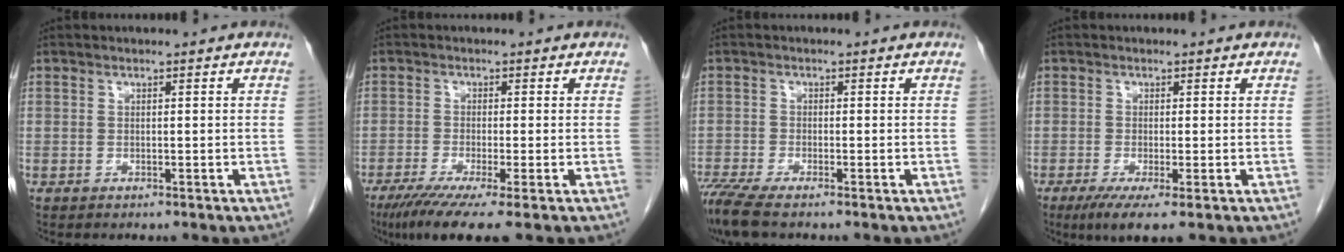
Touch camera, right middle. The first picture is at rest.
{"total": 7.4, "force": [-4.8, 0.0, 5.7], "torque": [-0.088, -0.019, -0.080]}
{"total": 4.7, "force": [-3.8, 0.1, 2.7], "torque": [-0.055, -0.015, -0.074]}
{"total": 4.7, "force": [-2.4, 0.4, 4.0], "torque": [-0.065, -0.015, -0.038]}